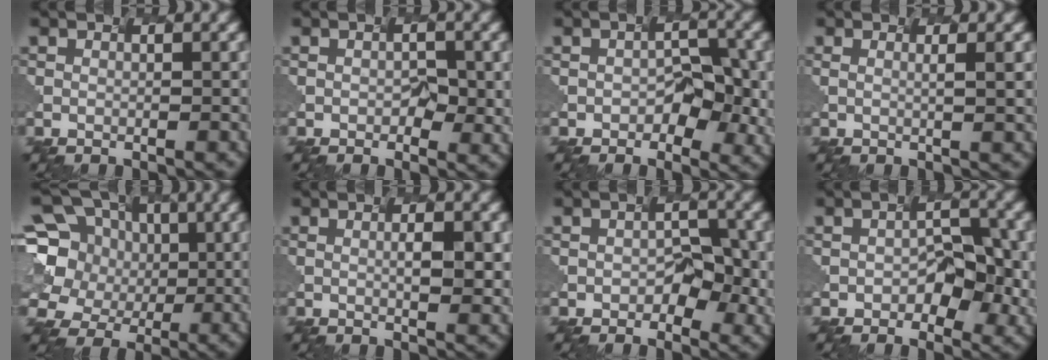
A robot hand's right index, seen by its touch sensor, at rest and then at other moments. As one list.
[{"total": 1.3, "force": [-0.3, 0.9, 0.8], "torque": [-0.017, -0.003, 0.005]}, {"total": 3.1, "force": [-1.1, 2.0, 2.1], "torque": [-0.031, -0.003, -0.008]}, {"total": 1.7, "force": [0.4, 0.6, 1.6], "torque": [-0.013, 0.007, -0.011]}, {"total": 9.9, "force": [1.5, 8.9, 4.1], "torque": [-0.112, 0.020, 0.006]}, {"total": 2.2, "force": [0.1, 0.3, 2.1], "torque": [-0.034, 0.000, 0.010]}, {"total": 2.7, "force": [-0.9, 1.8, 1.7], "torque": [-0.027, -0.004, -0.006]}, {"total": 3.8, "force": [-1.1, 2.4, 2.8], "torque": [-0.044, -0.003, -0.009]}]